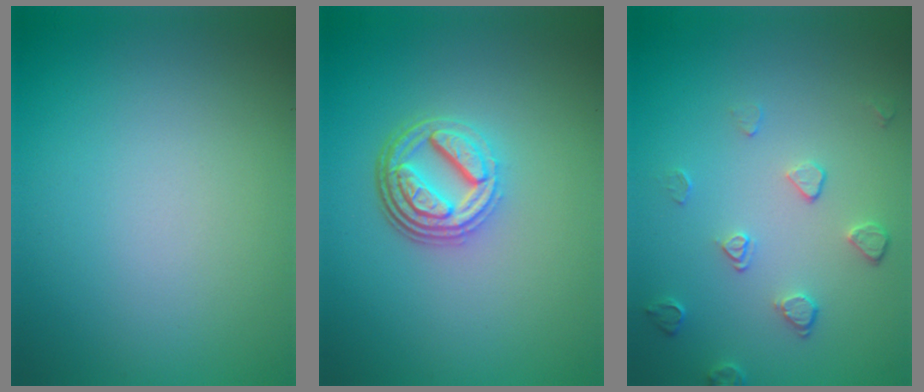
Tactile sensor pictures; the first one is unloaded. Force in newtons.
{"total": 4.7, "press": 3.5, "slide": 3.2}
{"total": 2.0, "press": 1.3, "slide": 1.5}